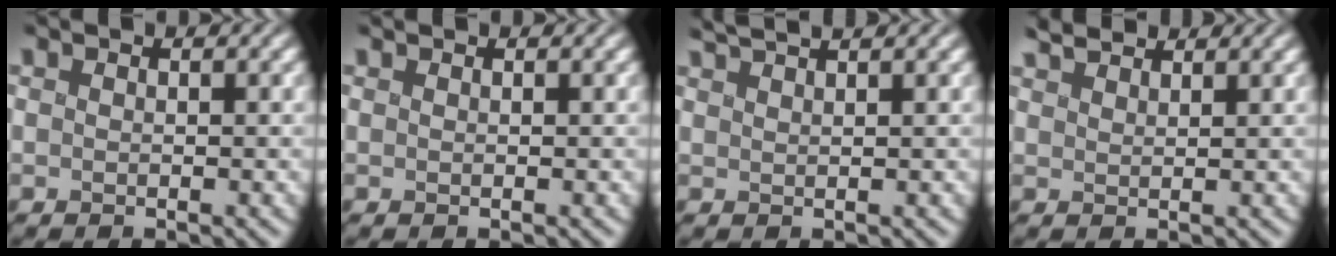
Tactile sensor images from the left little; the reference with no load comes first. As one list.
[{"total": 0.0}, {"total": 3.4, "force": [2.9, 0.5, 1.8], "torque": [-0.023, 0.022, 0.030]}, {"total": 3.7, "force": [3.4, 0.9, 1.3], "torque": [-0.015, 0.016, 0.037]}]